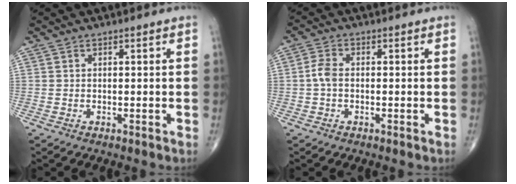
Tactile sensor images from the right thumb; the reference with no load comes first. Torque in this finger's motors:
{"motor_torque": [0.49, 0.97, 0.67, 0.01, 0.03]}